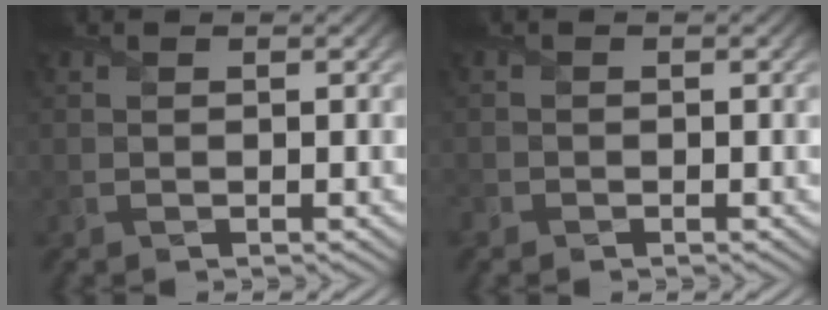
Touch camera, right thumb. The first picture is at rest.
{"total": 0.9, "force": [-0.7, 0.5, 0.1], "torque": [-0.003, -0.003, -0.017]}